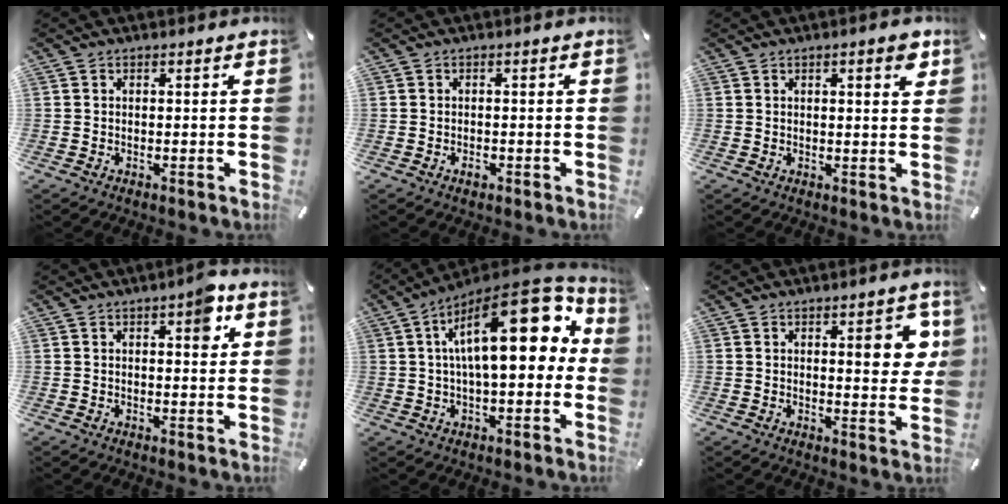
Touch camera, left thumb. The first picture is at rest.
{"total": 1.3, "force": [-0.7, 0.7, 0.8], "torque": [-0.017, 0.000, -0.013]}
{"total": 3.8, "force": [1.6, 1.1, 3.2], "torque": [-0.041, -0.004, 0.022]}
{"total": 6.2, "force": [2.6, 2.4, 5.1], "torque": [-0.051, -0.013, 0.032]}
{"total": 21.4, "force": [6.0, 8.9, 18.5], "torque": [-0.270, -0.032, 0.092]}
{"total": 8.3, "force": [2.7, 3.1, 7.2], "torque": [-0.085, -0.015, 0.036]}